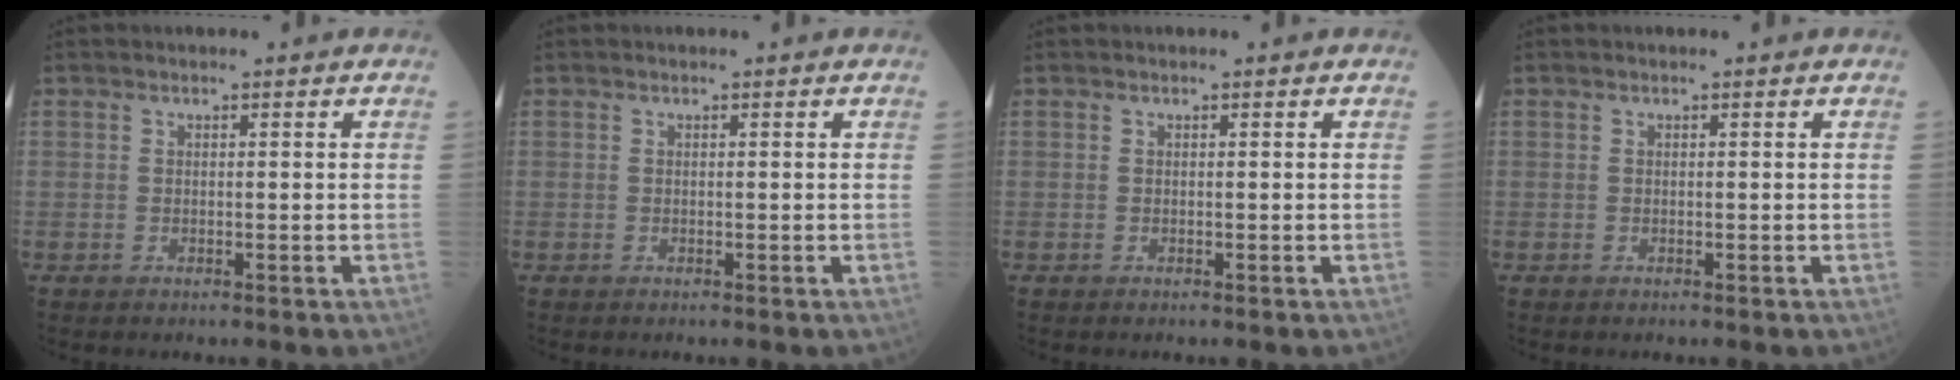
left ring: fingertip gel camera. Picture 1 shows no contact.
{"total": 0.0}
{"total": 0.0}
{"total": 0.0}